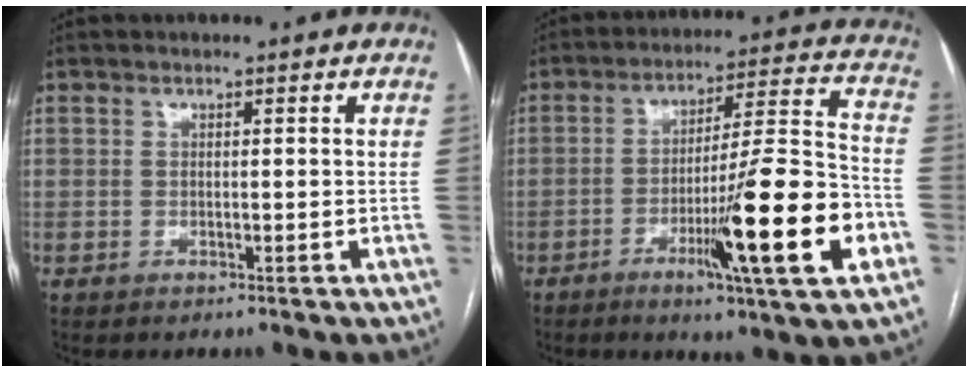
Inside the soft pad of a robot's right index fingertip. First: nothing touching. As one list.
[{"total": 18.1, "force": [-6.4, 0.0, 16.9], "torque": [-0.260, -0.012, -0.098]}]